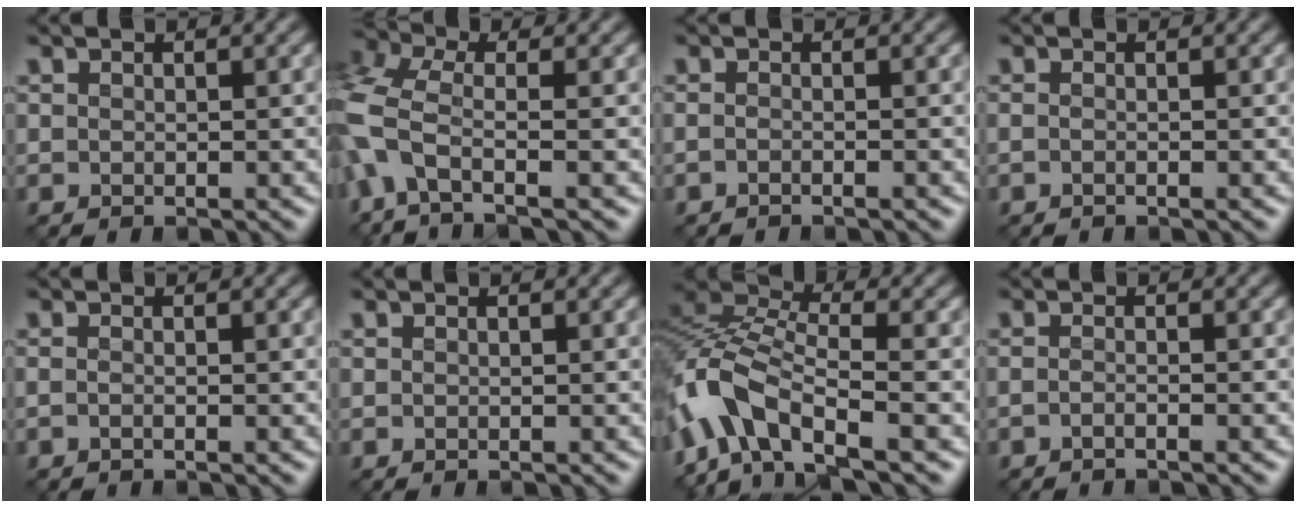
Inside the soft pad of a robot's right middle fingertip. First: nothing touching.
{"total": 7.6, "force": [-2.5, 4.0, 6.0], "torque": [-0.177, -0.003, -0.063]}
{"total": 0.8, "force": [-0.8, 0.0, 0.4], "torque": [-0.006, -0.004, -0.018]}
{"total": 0.5, "force": [-0.5, -0.1, 0.2], "torque": [-0.005, -0.001, -0.013]}
{"total": 0.6, "force": [-0.5, -0.1, 0.2], "torque": [-0.007, -0.002, -0.014]}
{"total": 0.0}
{"total": 7.9, "force": [-4.8, 3.3, 5.3], "torque": [-0.110, 0.007, -0.111]}
{"total": 1.0, "force": [-0.9, 0.1, 0.5], "torque": [-0.005, -0.004, -0.022]}